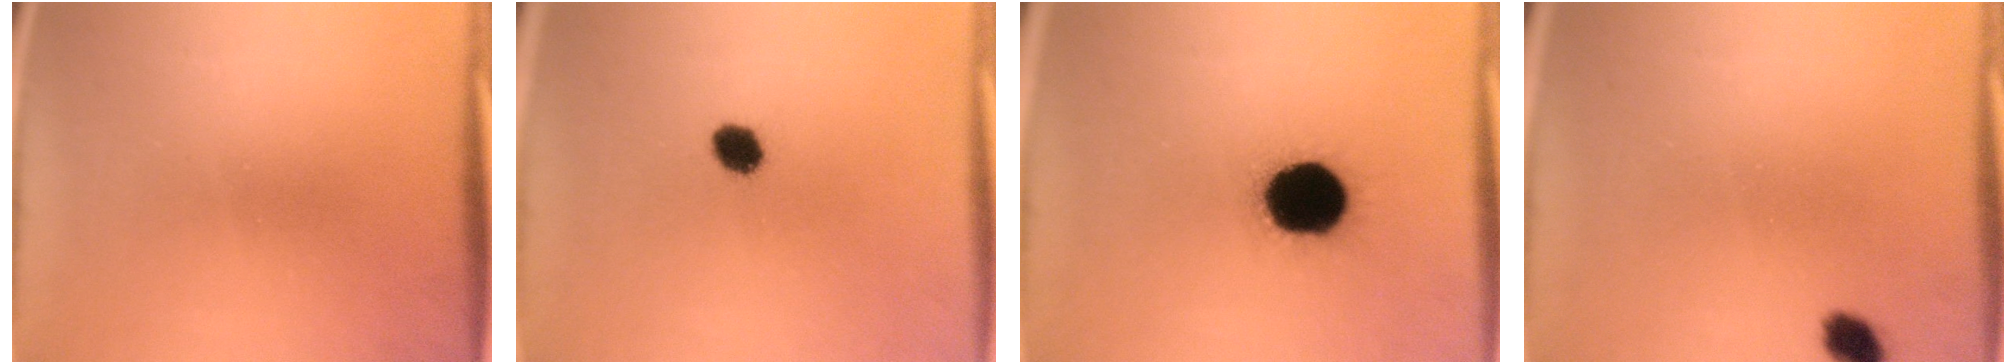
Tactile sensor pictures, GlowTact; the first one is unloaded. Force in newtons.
{"total": 4.2}
{"total": 18.6}
{"total": 2.8}